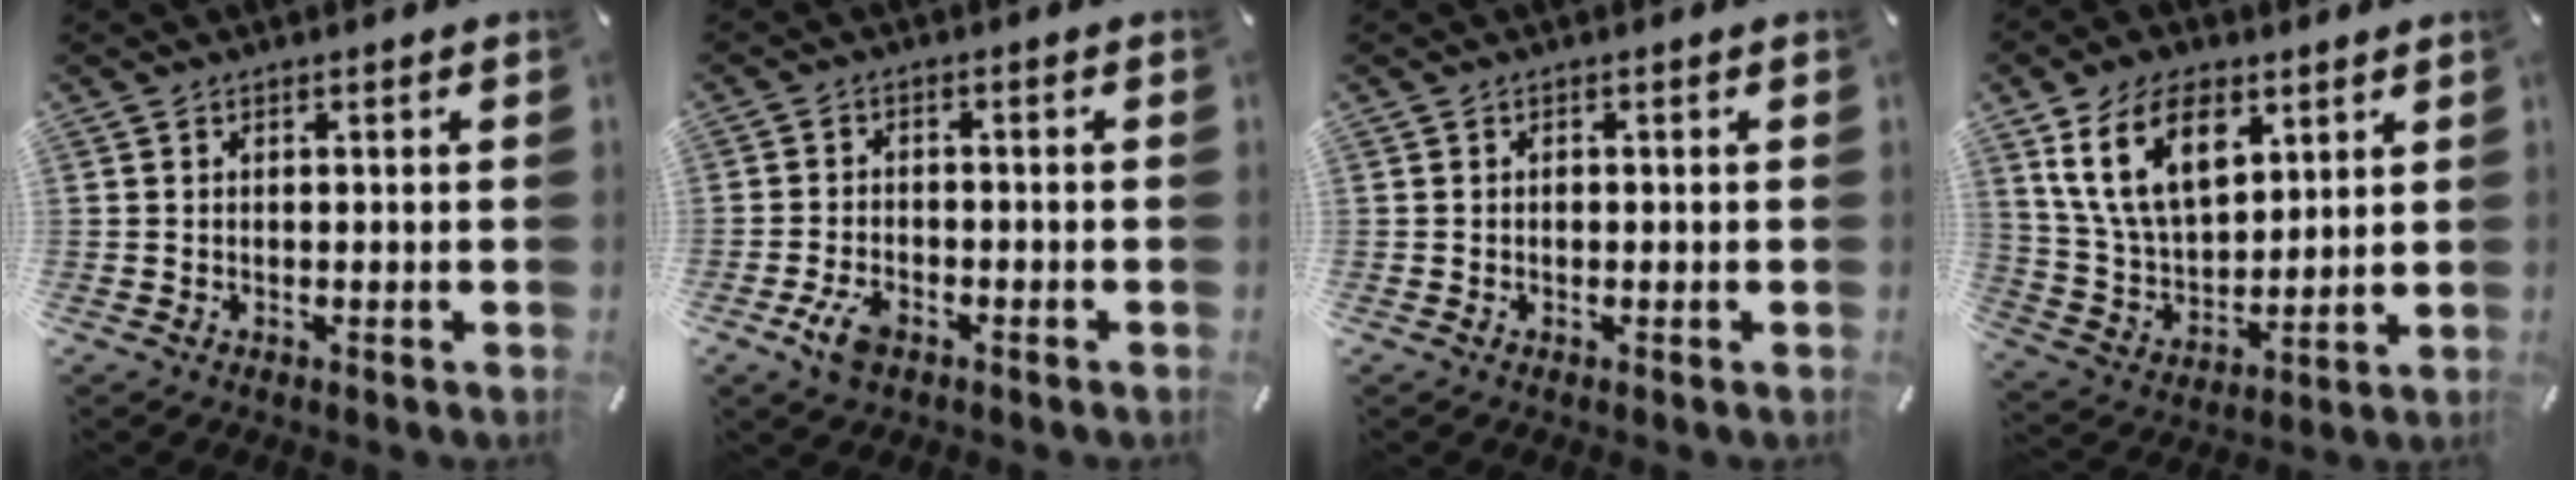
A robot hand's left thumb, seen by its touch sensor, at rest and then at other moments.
{"total": 5.2, "force": [-2.9, 2.8, 3.3], "torque": [-0.084, 0.006, -0.059]}
{"total": 0.6, "force": [-0.1, 0.5, 0.4], "torque": [-0.008, 0.002, -0.002]}
{"total": 16.0, "force": [8.4, 9.8, 9.5], "torque": [-0.201, -0.019, 0.152]}